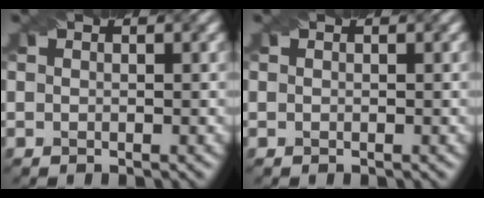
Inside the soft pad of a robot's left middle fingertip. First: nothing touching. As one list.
[{"total": 0.0}]